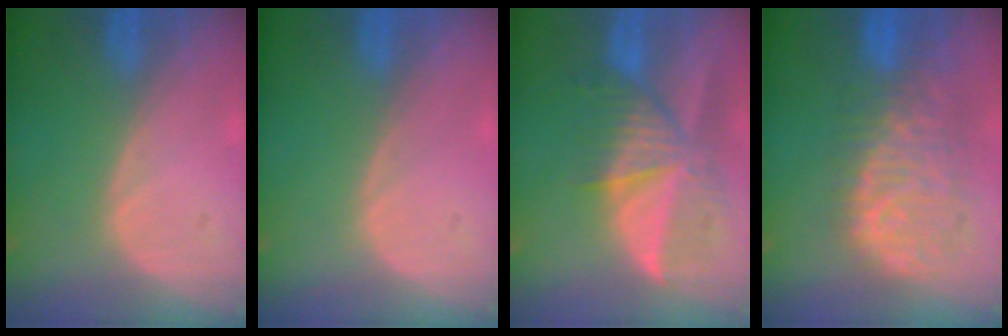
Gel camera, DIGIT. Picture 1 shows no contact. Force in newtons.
{"total": 0.0}
{"total": 9.8, "press": 8.6, "slide": 4.5}
{"total": 11.0, "press": 9.4, "slide": 5.7}